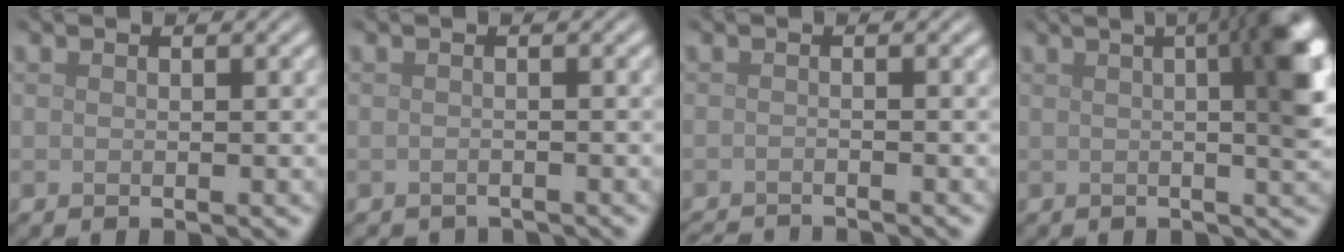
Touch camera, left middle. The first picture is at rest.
{"total": 1.3, "force": [-1.3, 0.1, -0.1], "torque": [0.004, -0.006, -0.019]}
{"total": 3.5, "force": [-3.4, 0.3, 1.0], "torque": [-0.021, -0.009, -0.055]}
{"total": 12.0, "force": [2.1, 5.1, 10.7], "torque": [-0.072, 0.032, 0.012]}